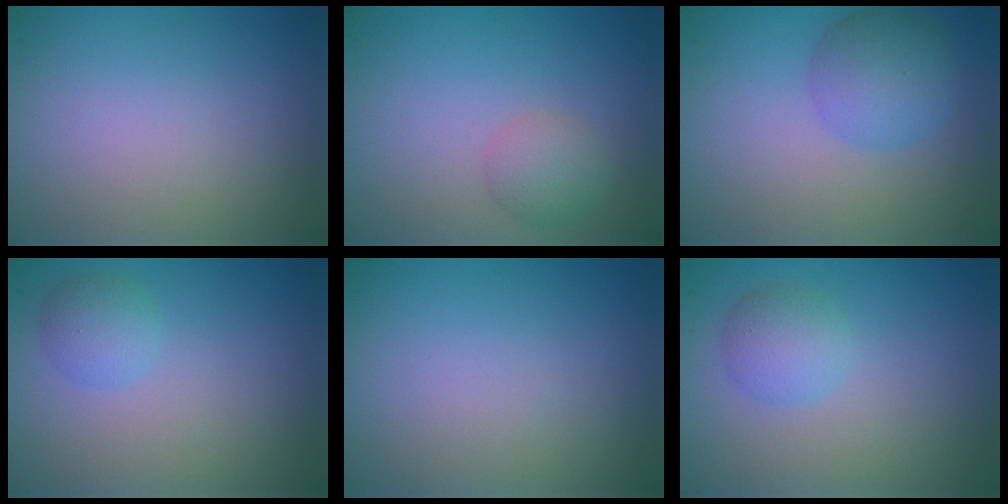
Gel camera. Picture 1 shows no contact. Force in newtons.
{"total": 2.1, "press": 2.1, "slide": 0.1}
{"total": 4.2, "press": 4.2, "slide": 0.2}
{"total": 1.9, "press": 1.9, "slide": 0.1}
{"total": 0.0}
{"total": 2.5, "press": 2.5, "slide": 0.1}